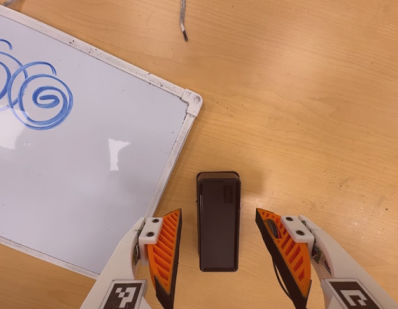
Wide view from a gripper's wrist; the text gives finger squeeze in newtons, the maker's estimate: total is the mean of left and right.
{"total": 0.0}